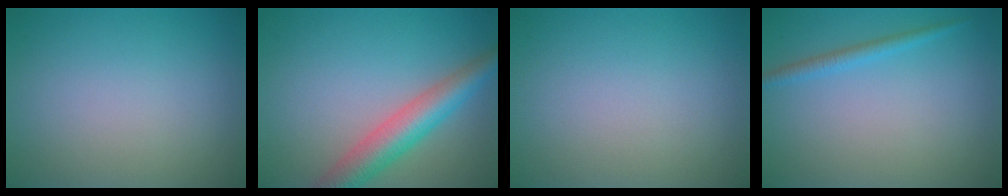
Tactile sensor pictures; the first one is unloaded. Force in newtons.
{"total": 5.3, "press": 5.3, "slide": 0.2}
{"total": 0.0}
{"total": 1.5, "press": 1.5, "slide": 0.1}